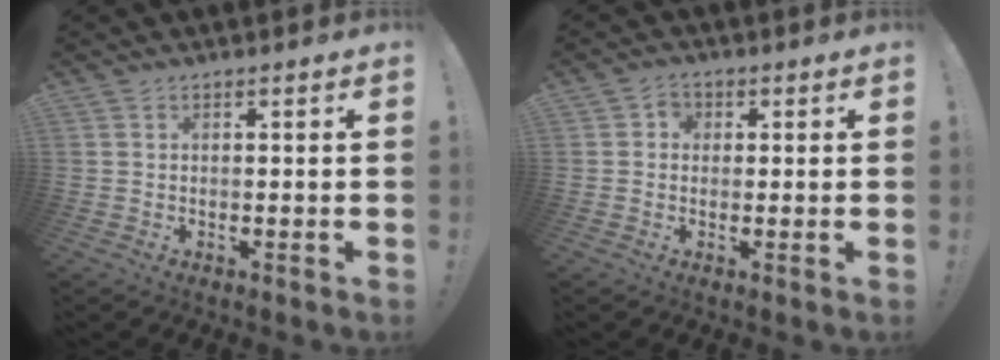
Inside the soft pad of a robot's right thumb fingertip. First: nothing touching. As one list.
[{"total": 3.0, "force": [-0.1, 2.7, 1.3], "torque": [-0.026, 0.007, -0.001]}]